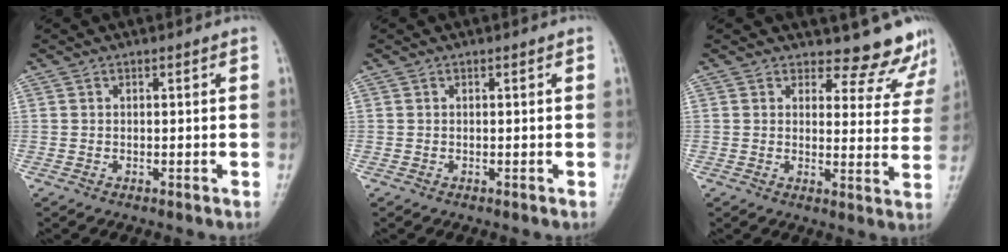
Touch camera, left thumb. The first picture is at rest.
{"total": 0.0}
{"total": 8.2, "force": [7.8, 2.7, 0.4], "torque": [0.033, -0.066, 0.077]}